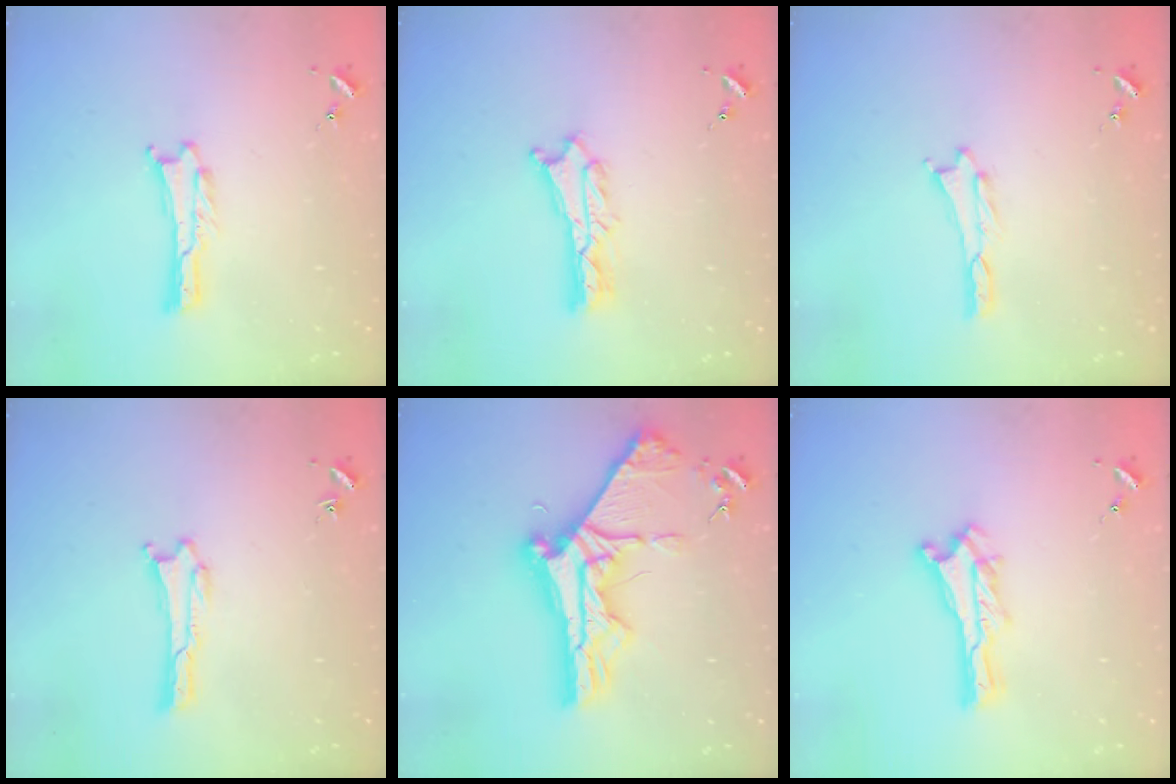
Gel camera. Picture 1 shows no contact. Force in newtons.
{"total": 2.7, "press": 2.6, "slide": 0.3}
{"total": 0.0}
{"total": 0.0}
{"total": 10.0, "press": 9.9, "slide": 1.3}
{"total": 0.0}